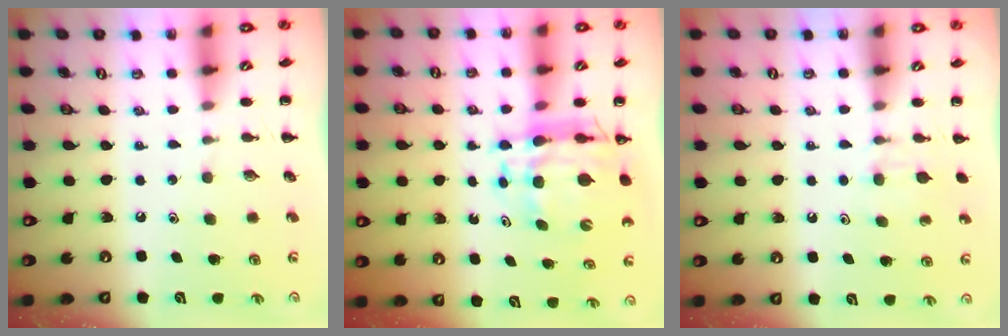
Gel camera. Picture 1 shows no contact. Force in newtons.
{"total": 12.4, "press": 11.8, "slide": 3.7}
{"total": 4.5, "press": 4.1, "slide": 1.8}